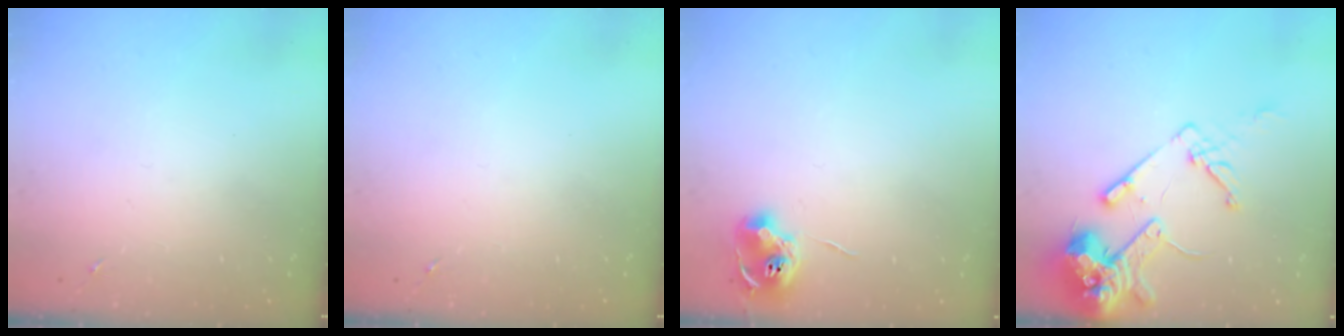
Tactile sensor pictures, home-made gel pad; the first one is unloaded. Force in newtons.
{"total": 0.0}
{"total": 8.7, "press": 8.7, "slide": 0.4}
{"total": 15.8, "press": 15.6, "slide": 2.0}